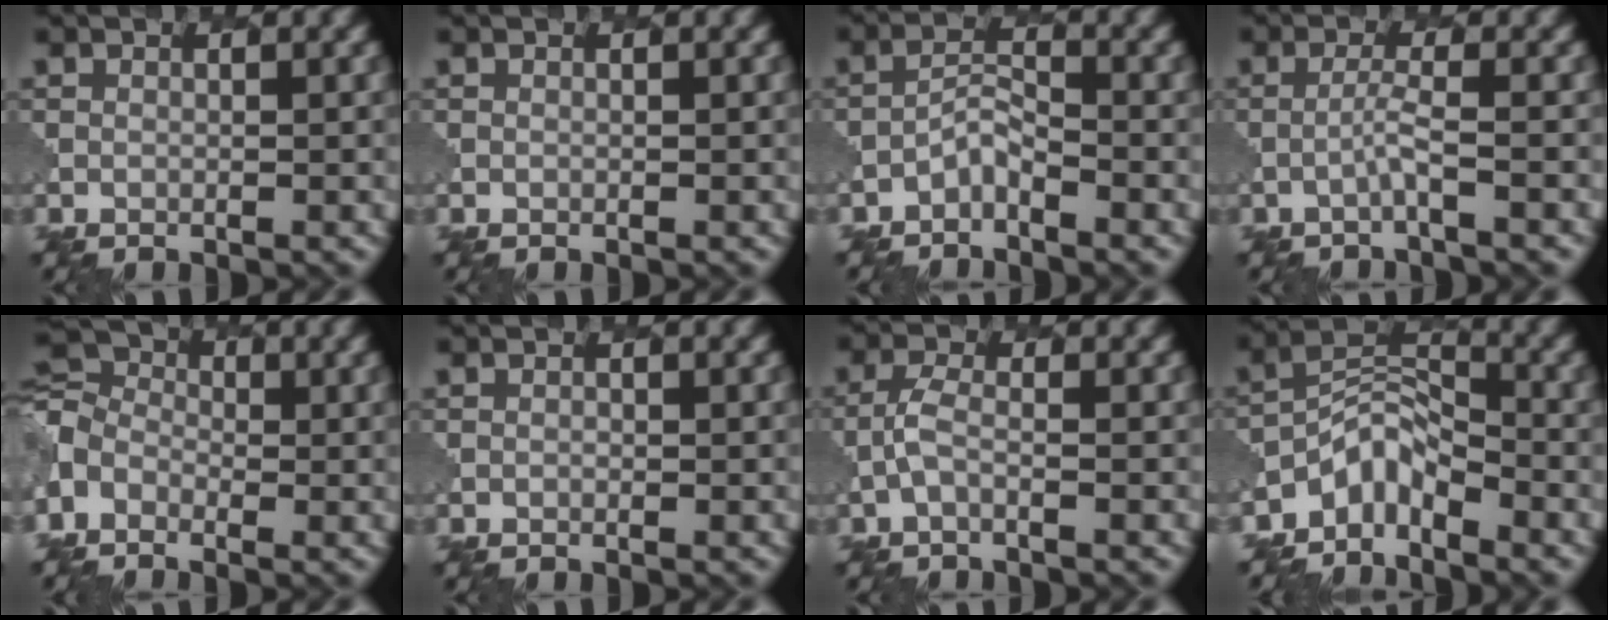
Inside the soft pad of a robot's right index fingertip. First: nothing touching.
{"total": 0.0}
{"total": 1.5, "force": [-1.3, 0.4, 0.8], "torque": [-0.018, 0.007, -0.028]}
{"total": 1.5, "force": [-0.6, -0.2, 1.3], "torque": [-0.024, 0.008, -0.021]}
{"total": 4.5, "force": [-1.9, 3.3, 2.5], "torque": [-0.057, 0.003, -0.057]}
{"total": 0.0}
{"total": 1.5, "force": [-0.7, 0.4, 1.3], "torque": [-0.032, 0.003, -0.021]}
{"total": 3.9, "force": [-3.0, 1.6, 1.7], "torque": [-0.021, 0.006, -0.069]}